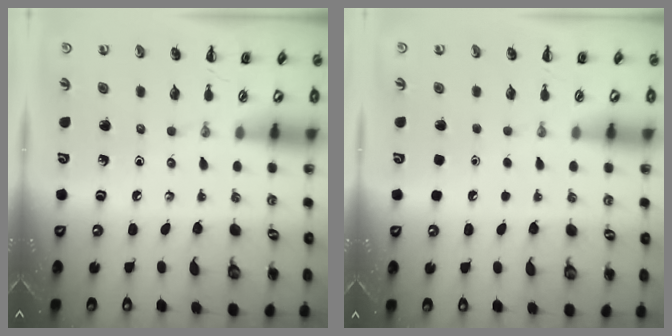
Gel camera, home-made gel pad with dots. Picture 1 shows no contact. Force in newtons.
{"total": 1.6, "press": 1.6, "slide": 0.1}